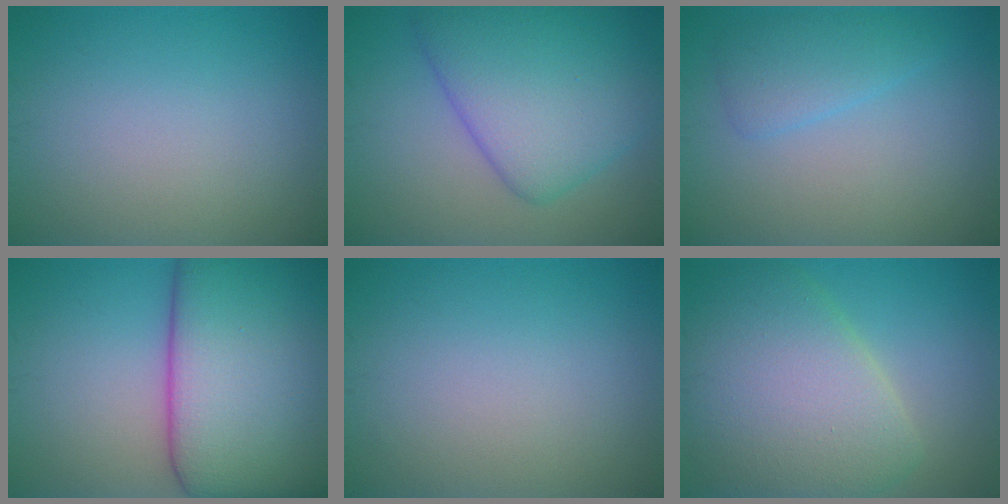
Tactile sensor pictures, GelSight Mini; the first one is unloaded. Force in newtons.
{"total": 8.8, "press": 8.8, "slide": 0.4}
{"total": 2.6, "press": 2.6, "slide": 0.1}
{"total": 16.8, "press": 16.8, "slide": 0.9}
{"total": 0.0}
{"total": 9.3, "press": 9.2, "slide": 0.8}